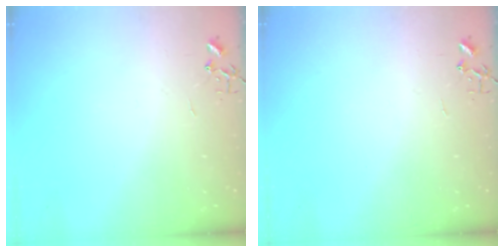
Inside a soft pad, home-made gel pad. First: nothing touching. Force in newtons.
{"total": 0.0}